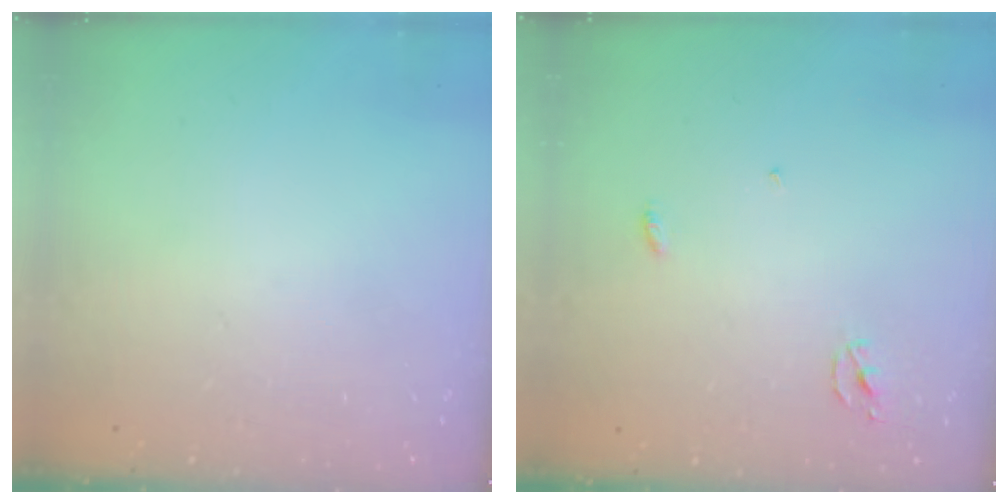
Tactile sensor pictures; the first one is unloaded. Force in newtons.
{"total": 2.5, "press": 2.5, "slide": 0.1}